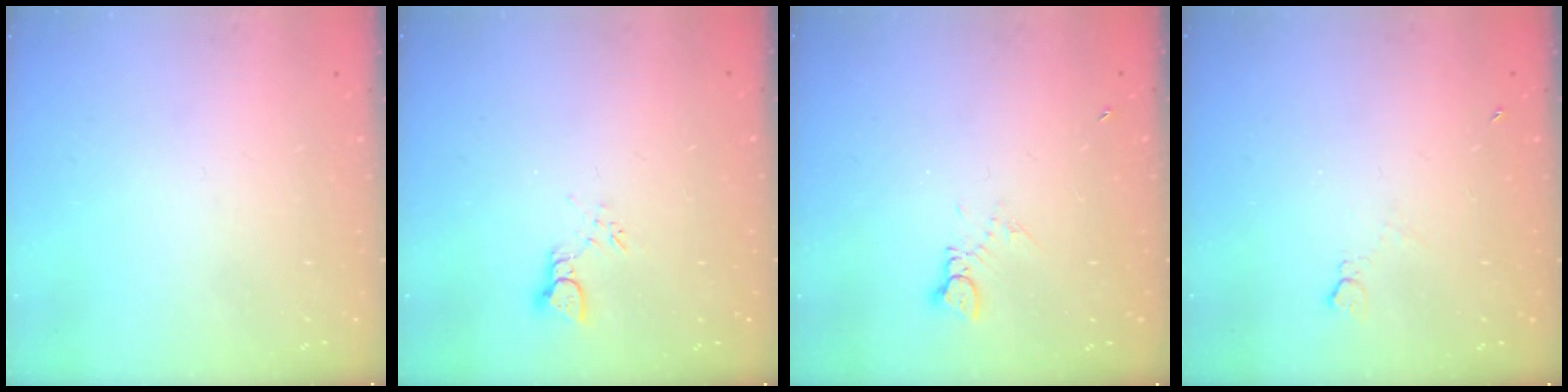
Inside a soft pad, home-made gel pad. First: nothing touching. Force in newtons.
{"total": 2.3, "press": 2.3, "slide": 0.2}
{"total": 2.4, "press": 2.3, "slide": 0.3}
{"total": 5.0, "press": 5.0, "slide": 0.6}